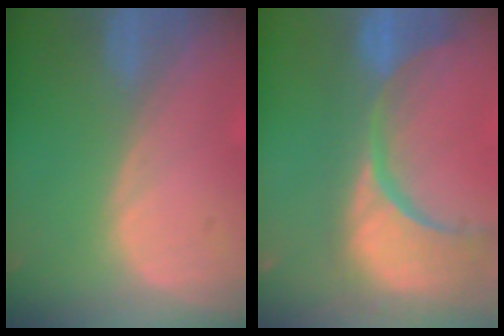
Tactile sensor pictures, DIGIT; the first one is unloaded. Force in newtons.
{"total": 15.4, "press": 12.1, "slide": 9.6}